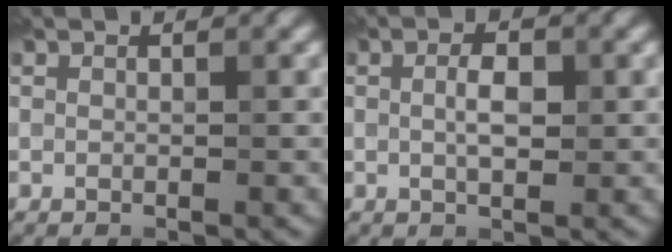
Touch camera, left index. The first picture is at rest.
{"total": 2.1, "force": [0.3, 0.8, 1.9], "torque": [-0.038, 0.001, 0.003]}